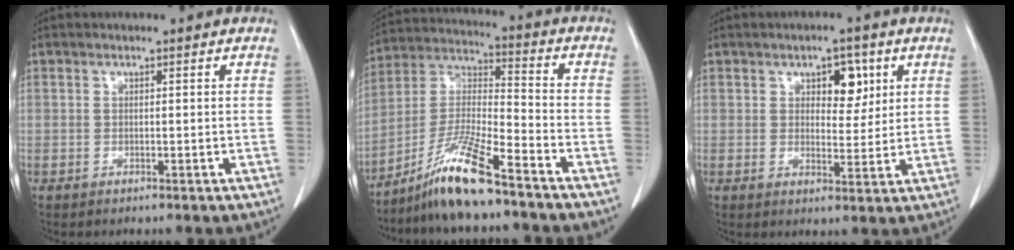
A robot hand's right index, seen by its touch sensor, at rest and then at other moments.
{"total": 11.6, "force": [-8.7, 0.2, 7.7], "torque": [-0.160, -0.011, -0.166]}
{"total": 5.2, "force": [2.3, 2.7, 3.7], "torque": [-0.047, 0.005, 0.034]}